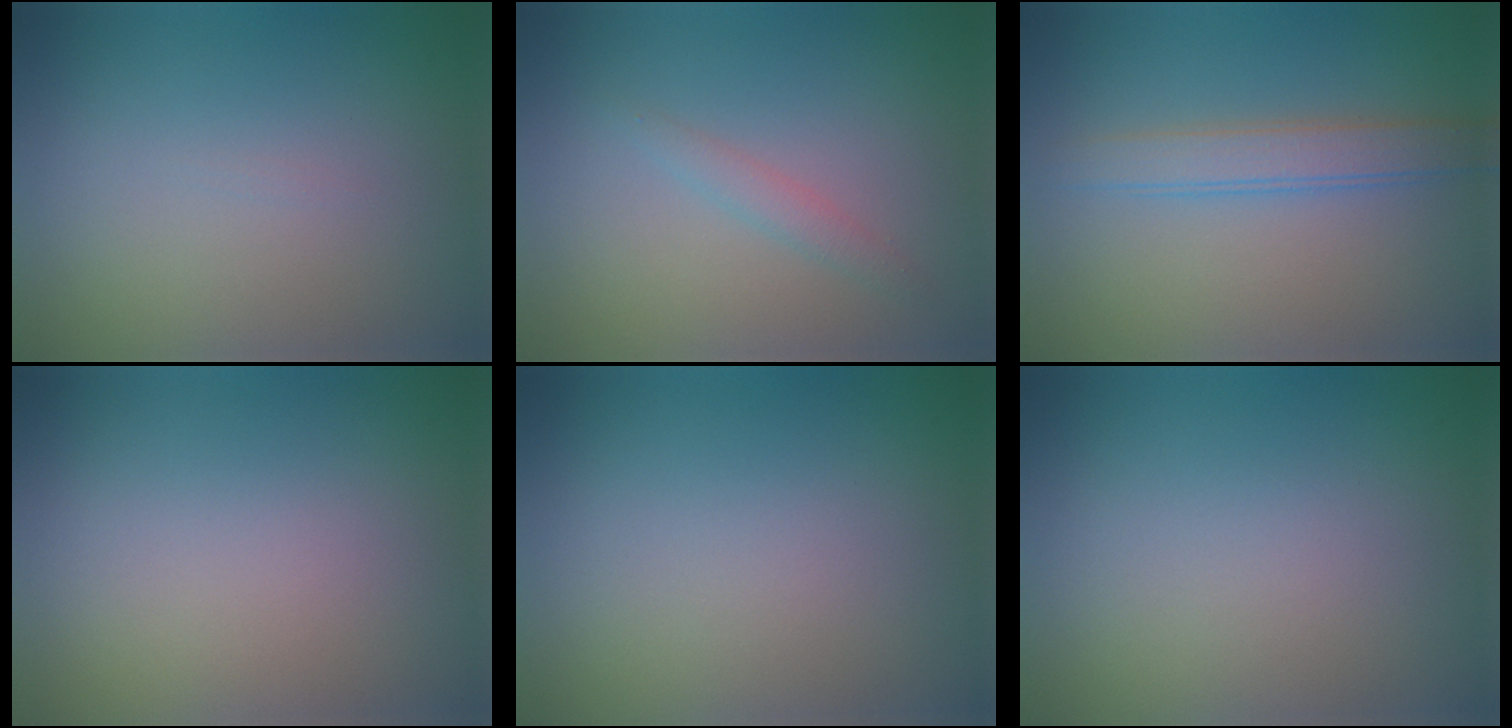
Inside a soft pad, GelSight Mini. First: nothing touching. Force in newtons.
{"total": 1.4, "press": 1.4, "slide": 0.1}
{"total": 2.9, "press": 2.9, "slide": 0.0}
{"total": 0.0}
{"total": 0.0}
{"total": 0.0}